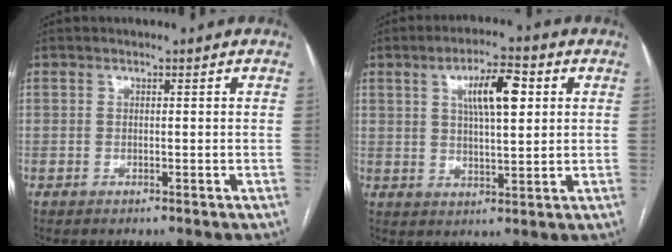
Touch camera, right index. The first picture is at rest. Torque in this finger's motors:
{"motor_torque": [0.74, 0.58, 0.20, 0.11]}